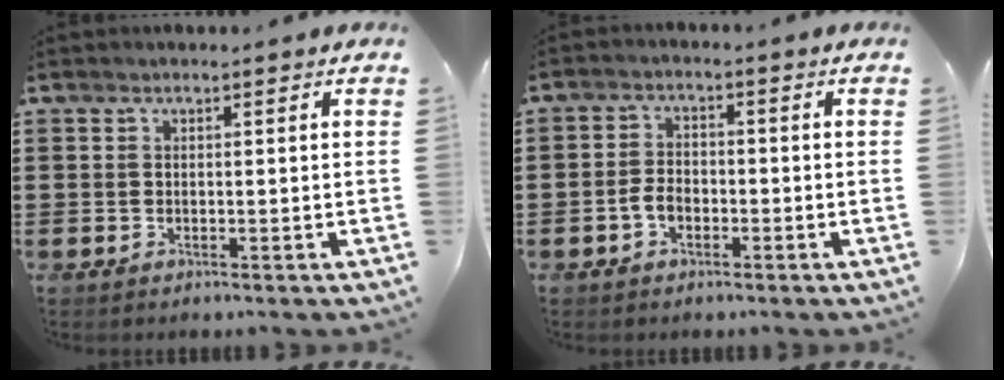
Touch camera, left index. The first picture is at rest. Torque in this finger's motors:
{"motor_torque": [0.52, 0.51, 0.07, 0.03]}